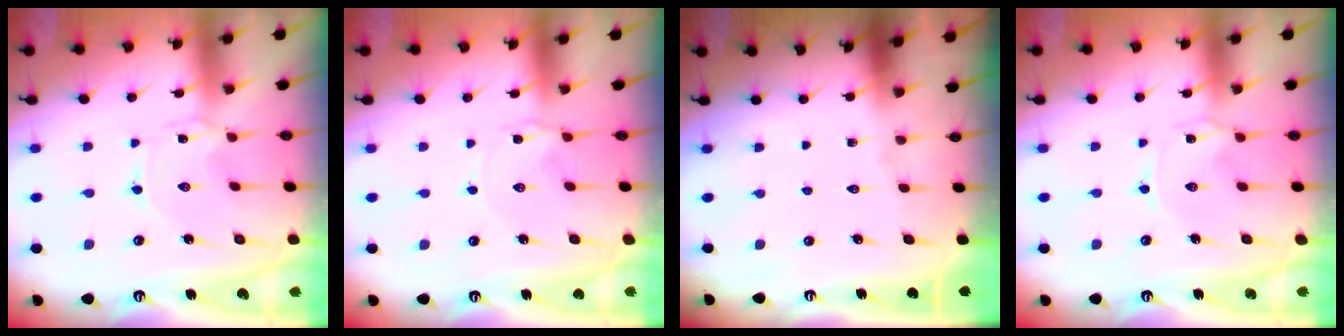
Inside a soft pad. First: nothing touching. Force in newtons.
{"total": 0.0}
{"total": 0.0}
{"total": 0.7, "press": 0.6, "slide": 0.3}